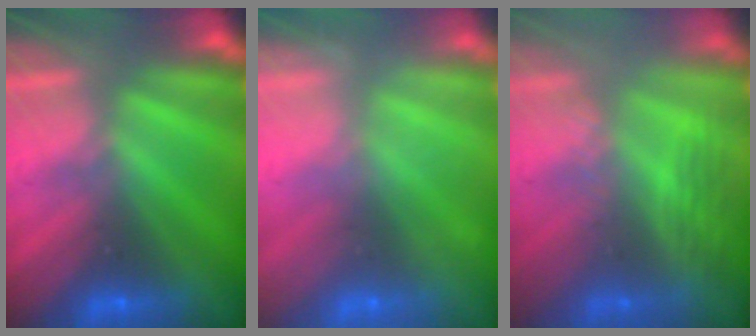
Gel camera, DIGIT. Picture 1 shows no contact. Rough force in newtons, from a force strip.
{"total": 2.4}
{"total": 2.7}